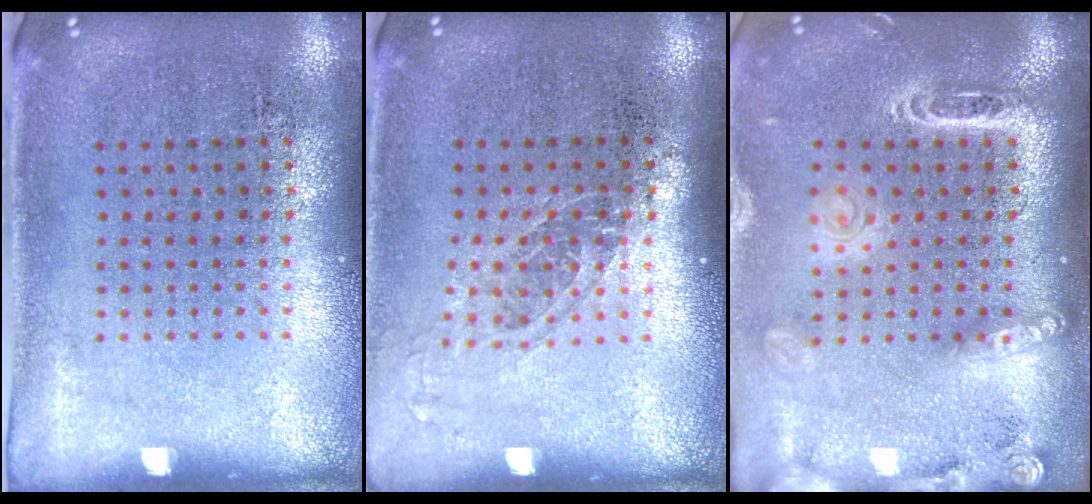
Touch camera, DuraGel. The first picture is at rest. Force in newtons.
{"total": 1.2, "press": 1.0, "slide": 0.7}
{"total": 2.3, "press": 1.9, "slide": 1.3}